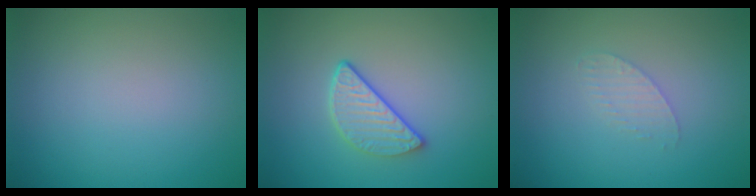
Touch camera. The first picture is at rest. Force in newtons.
{"total": 3.1, "press": 2.4, "slide": 1.9}
{"total": 1.4, "press": 1.4, "slide": 0.1}